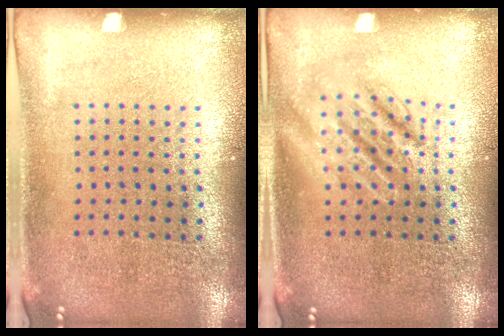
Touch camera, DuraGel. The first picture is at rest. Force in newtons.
{"total": 2.8, "press": 2.8, "slide": 0.3}